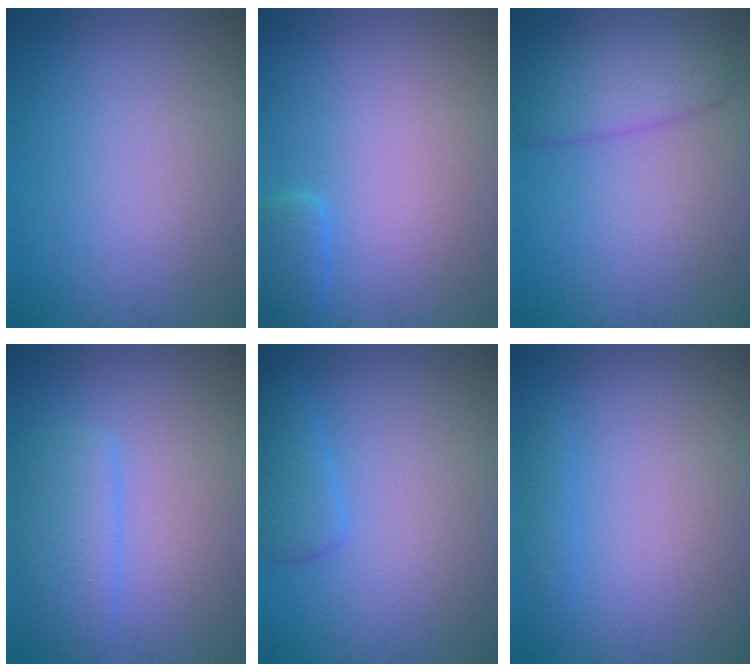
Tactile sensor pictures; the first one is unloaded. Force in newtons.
{"total": 1.7, "press": 1.7, "slide": 0.1}
{"total": 4.3, "press": 4.3, "slide": 0.2}
{"total": 3.1, "press": 3.1, "slide": 0.2}
{"total": 2.0, "press": 1.9, "slide": 0.2}
{"total": 1.0, "press": 1.0, "slide": 0.1}